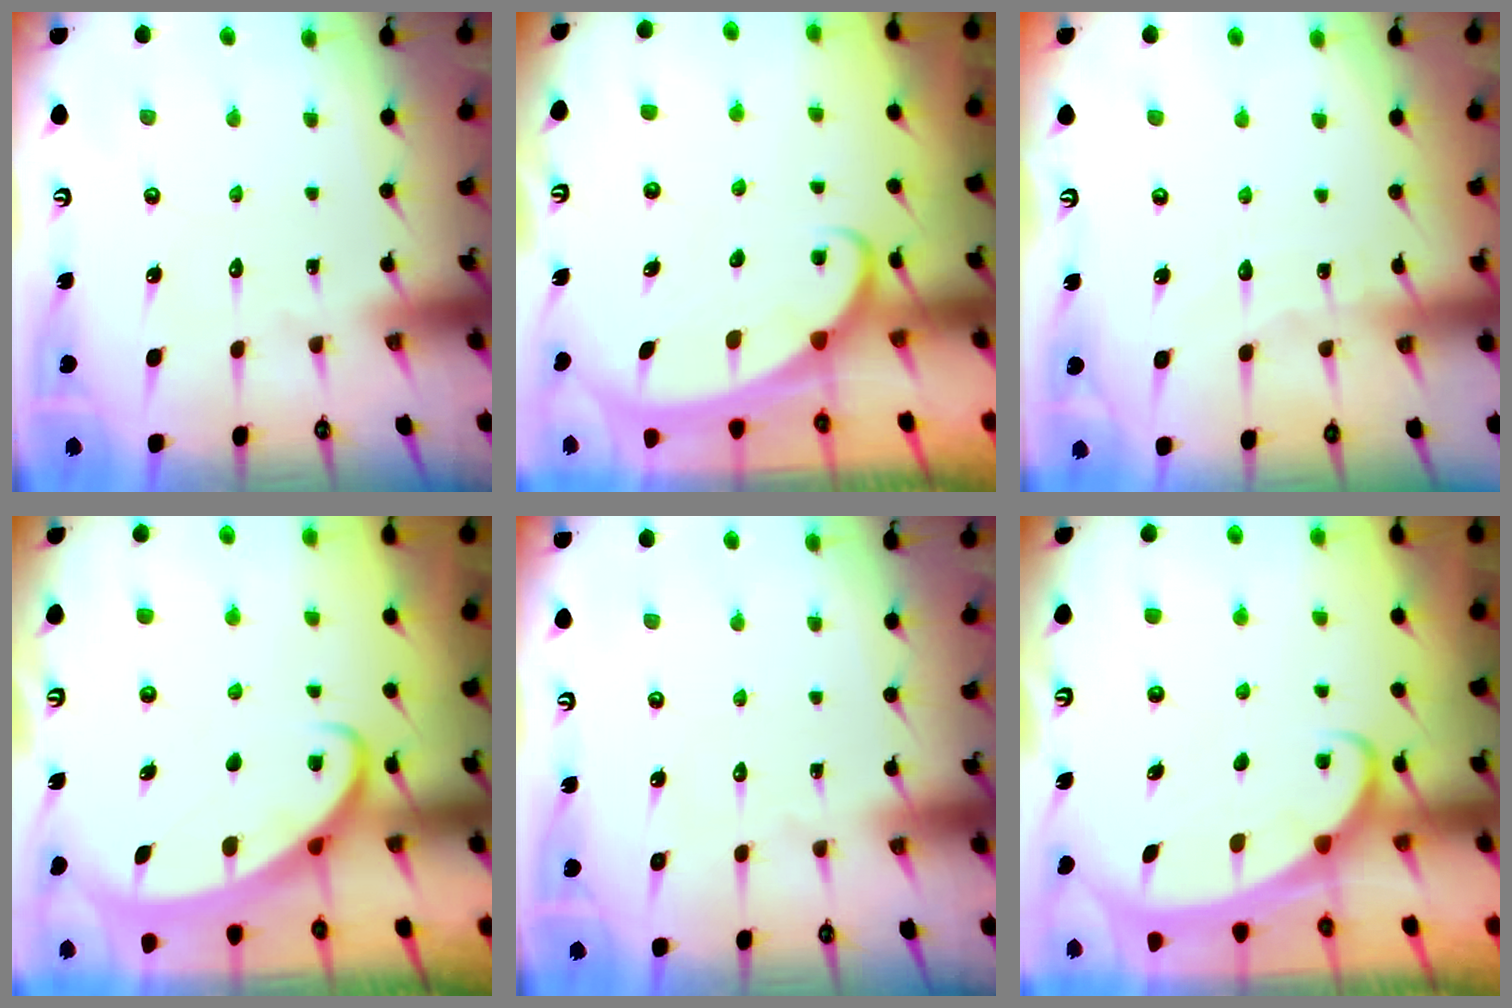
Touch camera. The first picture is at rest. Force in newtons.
{"total": 2.4, "press": 2.4, "slide": 0.3}
{"total": 4.4, "press": 4.3, "slide": 0.5}
{"total": 2.6, "press": 2.6, "slide": 0.4}
{"total": 0.0}
{"total": 2.5, "press": 2.4, "slide": 0.3}